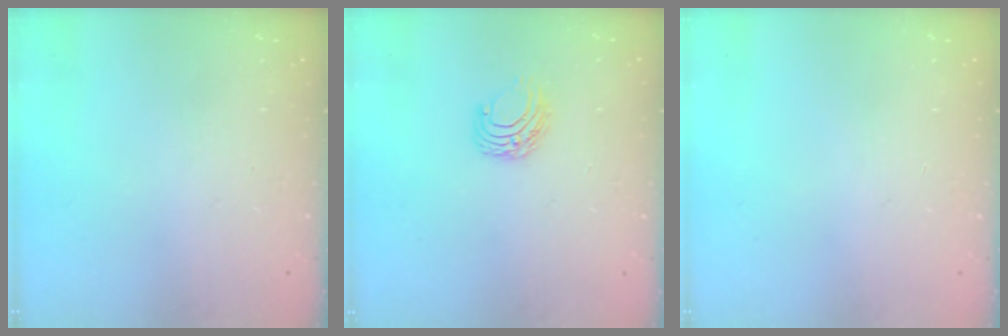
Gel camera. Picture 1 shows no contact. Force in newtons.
{"total": 6.7, "press": 6.7, "slide": 0.5}
{"total": 0.0}